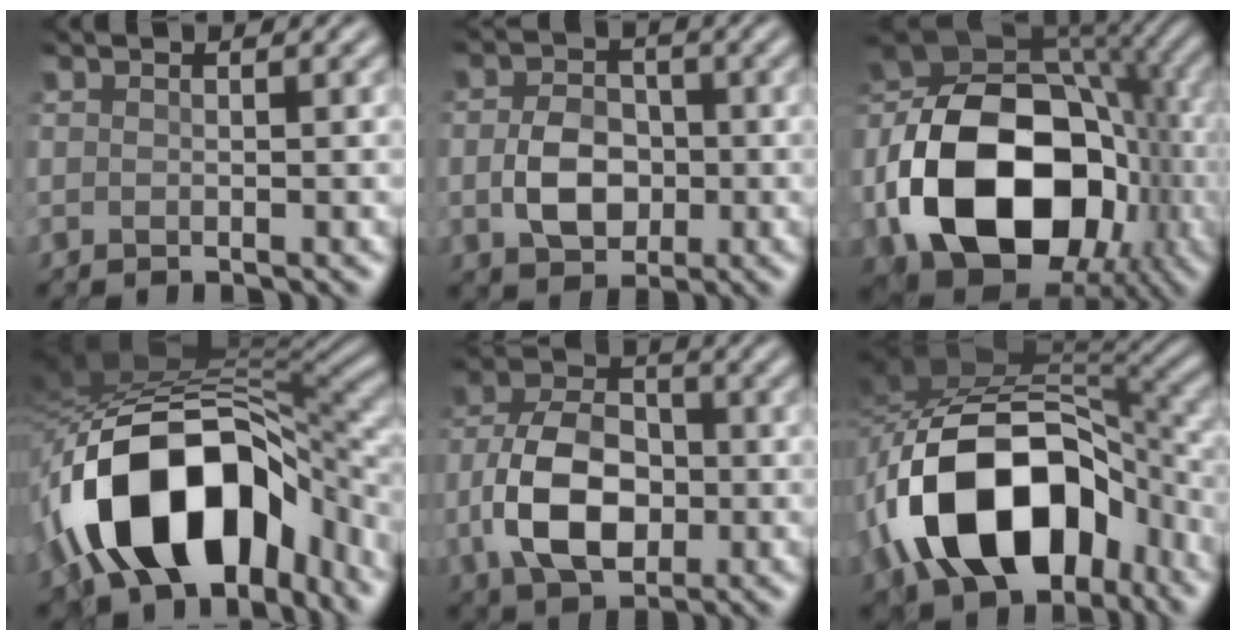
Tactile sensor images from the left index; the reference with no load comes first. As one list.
[{"total": 4.4, "force": [-0.8, 3.1, 3.0], "torque": [-0.066, 0.002, -0.011]}, {"total": 17.1, "force": [-4.1, 11.5, 12.0], "torque": [-0.240, -0.017, -0.065]}, {"total": 15.0, "force": [-5.5, 8.6, 11.0], "torque": [-0.185, 0.012, -0.094]}, {"total": 7.9, "force": [-1.7, 5.0, 5.9], "torque": [-0.124, 0.009, -0.037]}, {"total": 14.2, "force": [-5.5, 8.3, 10.2], "torque": [-0.177, 0.009, -0.099]}]